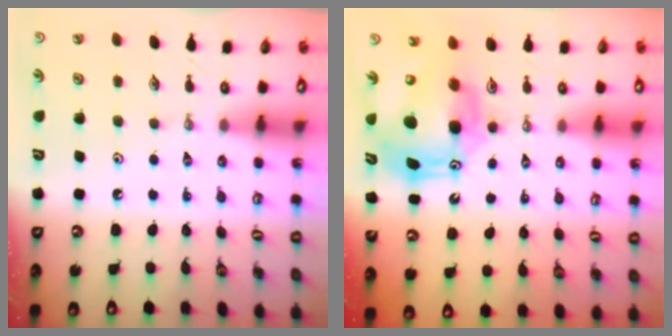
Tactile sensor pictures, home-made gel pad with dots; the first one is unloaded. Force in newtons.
{"total": 12.9, "press": 12.8, "slide": 1.4}